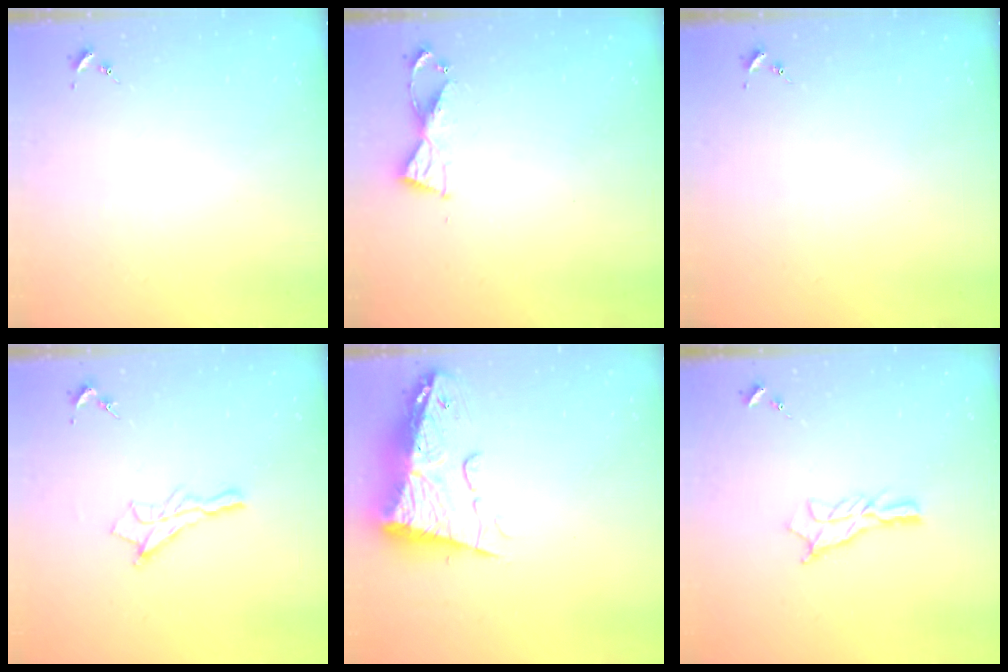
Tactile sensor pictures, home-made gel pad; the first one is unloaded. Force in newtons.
{"total": 6.2, "press": 6.2, "slide": 0.7}
{"total": 0.0}
{"total": 9.4, "press": 9.4, "slide": 0.6}
{"total": 13.2, "press": 13.1, "slide": 1.2}
{"total": 9.4, "press": 9.4, "slide": 0.5}